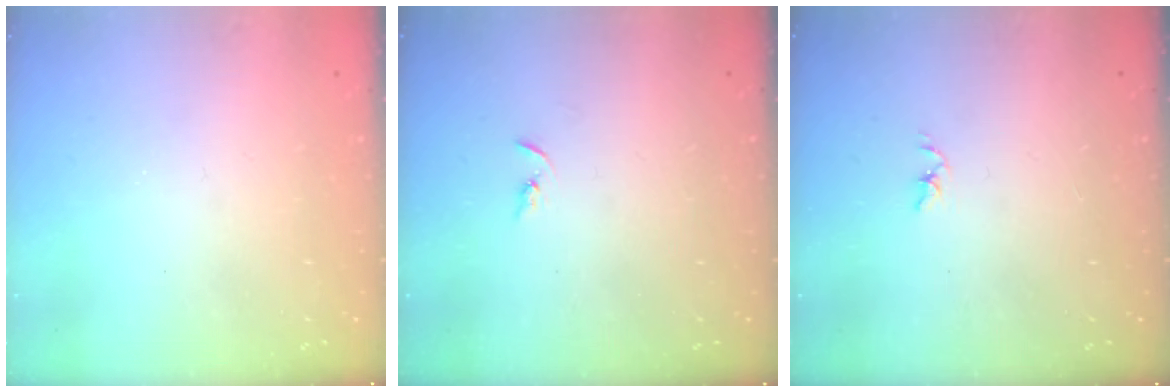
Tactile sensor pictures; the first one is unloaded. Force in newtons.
{"total": 2.2, "press": 2.2, "slide": 0.2}
{"total": 1.8, "press": 1.7, "slide": 0.3}